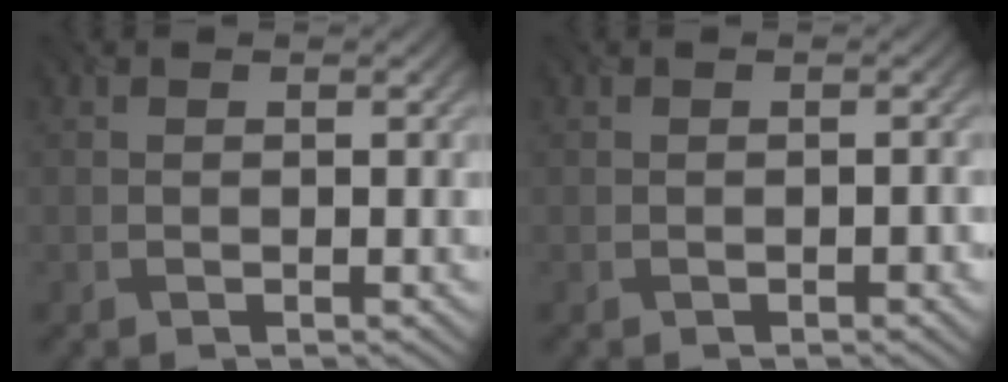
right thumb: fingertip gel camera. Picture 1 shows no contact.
{"total": 0.7, "force": [-0.3, 0.3, 0.5], "torque": [-0.006, -0.001, -0.003]}